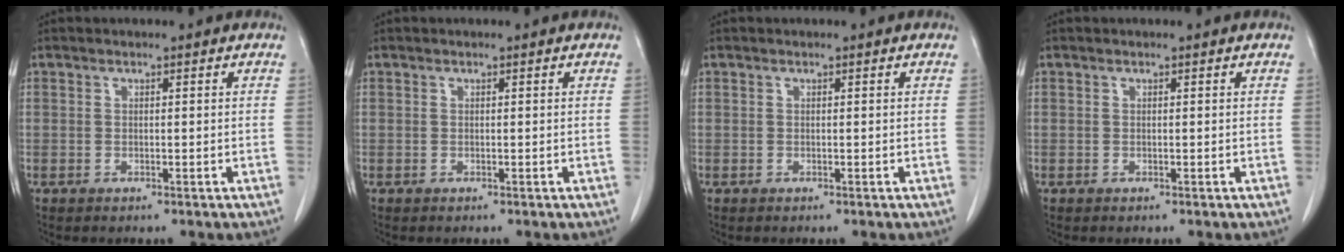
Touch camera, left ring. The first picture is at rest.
{"total": 0.0}
{"total": 0.0}
{"total": 0.0}